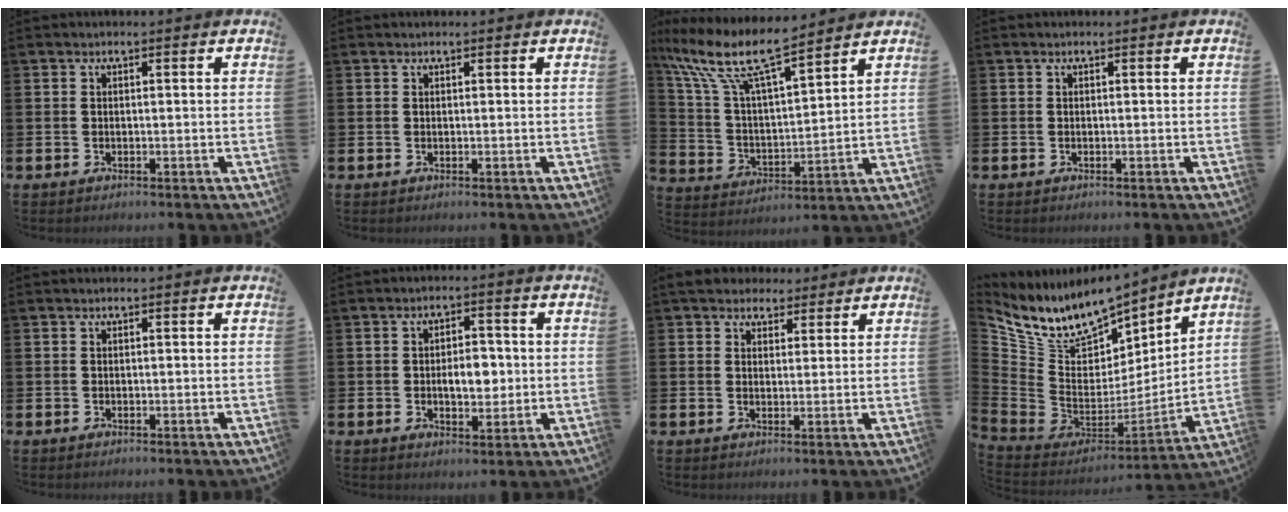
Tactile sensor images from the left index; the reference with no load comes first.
{"total": 0.0}
{"total": 11.2, "force": [9.4, 2.1, 5.6], "torque": [-0.152, -0.051, 0.163]}
{"total": 0.0}
{"total": 0.0}
{"total": 3.9, "force": [-0.1, 2.3, 3.2], "torque": [-0.046, 0.001, -0.008]}
{"total": 4.4, "force": [3.7, 2.3, 0.4], "torque": [-0.017, -0.012, 0.067]}
{"total": 9.9, "force": [8.9, 3.6, 2.4], "torque": [-0.108, -0.069, 0.163]}